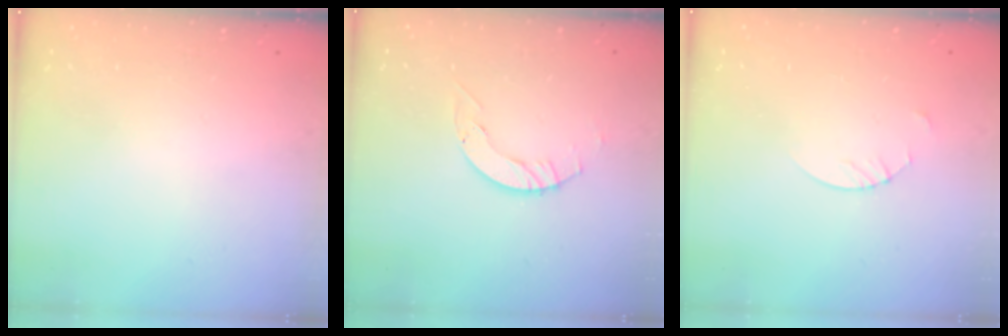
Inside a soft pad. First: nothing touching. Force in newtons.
{"total": 3.9, "press": 3.9, "slide": 0.4}
{"total": 1.9, "press": 1.9, "slide": 0.2}